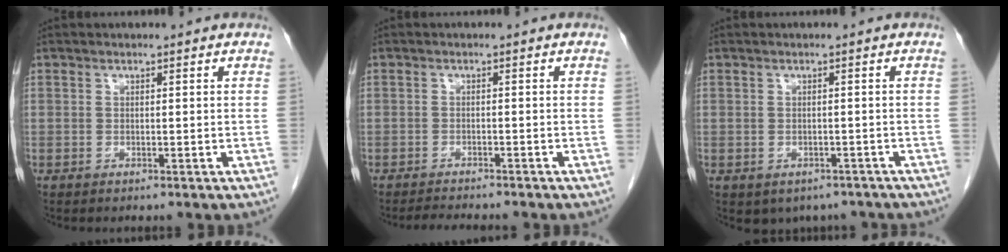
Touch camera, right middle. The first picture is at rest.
{"total": 3.6, "force": [-3.4, -0.1, 1.2], "torque": [-0.020, -0.014, -0.050]}
{"total": 4.5, "force": [-3.4, 2.9, 1.0], "torque": [-0.001, 0.010, -0.038]}